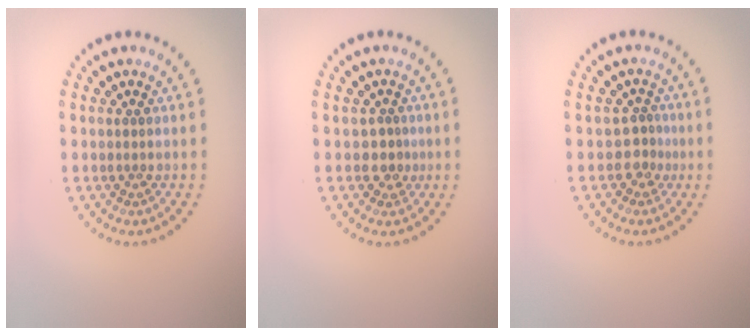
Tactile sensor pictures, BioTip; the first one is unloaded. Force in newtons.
{"total": 1.7, "press": 1.2, "slide": 1.2}
{"total": 1.7, "press": 1.1, "slide": 1.3}